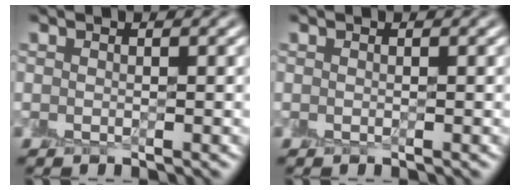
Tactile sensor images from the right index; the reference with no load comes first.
{"total": 0.0}